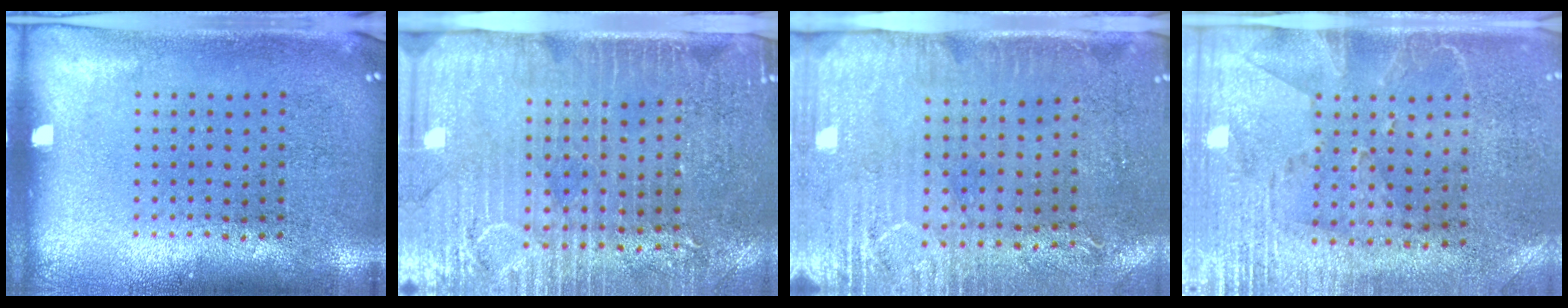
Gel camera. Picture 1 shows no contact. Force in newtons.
{"total": 3.3, "press": 3.0, "slide": 1.5}
{"total": 3.0, "press": 2.4, "slide": 1.7}
{"total": 2.7, "press": 2.3, "slide": 1.5}